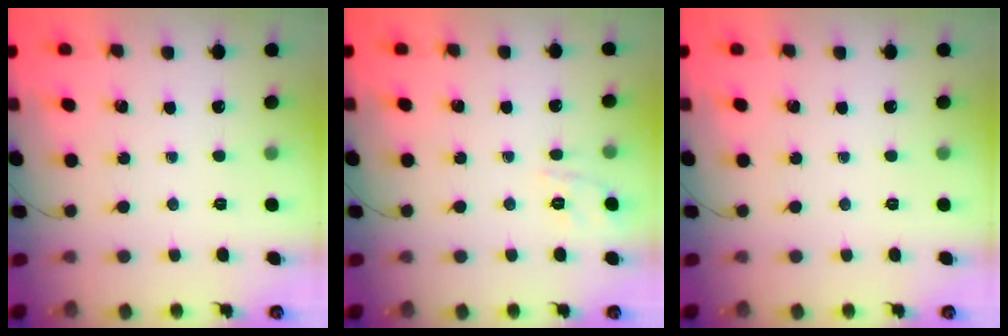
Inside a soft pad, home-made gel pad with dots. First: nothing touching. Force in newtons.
{"total": 1.9, "press": 0.3, "slide": 1.8}
{"total": 0.0}